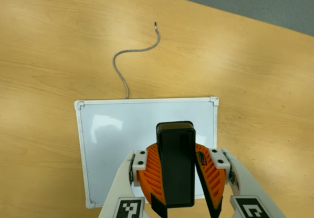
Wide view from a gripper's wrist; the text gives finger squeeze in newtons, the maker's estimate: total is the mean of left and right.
{"total": 9.2, "left": 9.6, "right": 8.8}